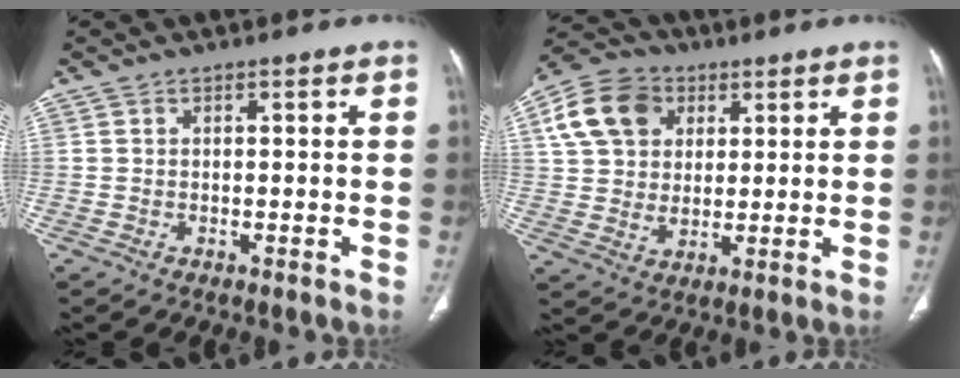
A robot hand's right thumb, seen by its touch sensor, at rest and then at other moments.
{"total": 13.3, "force": [4.8, 10.2, 7.2], "torque": [-0.115, 0.000, 0.082]}